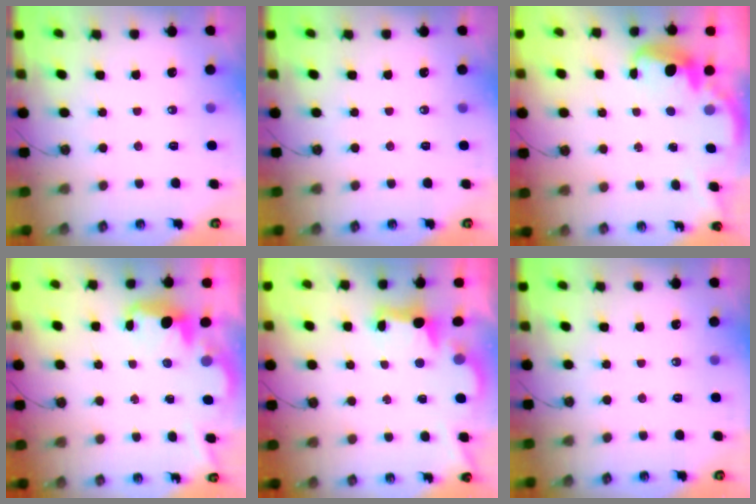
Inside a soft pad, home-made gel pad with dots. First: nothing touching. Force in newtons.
{"total": 0.0}
{"total": 3.1, "press": 3.1, "slide": 0.5}
{"total": 2.6, "press": 2.6, "slide": 0.4}
{"total": 2.9, "press": 2.8, "slide": 0.9}
{"total": 0.0}